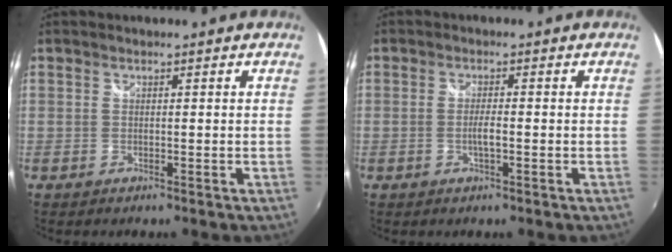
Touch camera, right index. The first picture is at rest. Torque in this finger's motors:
{"motor_torque": [0.09, 0.01, 0.17, 0.04]}